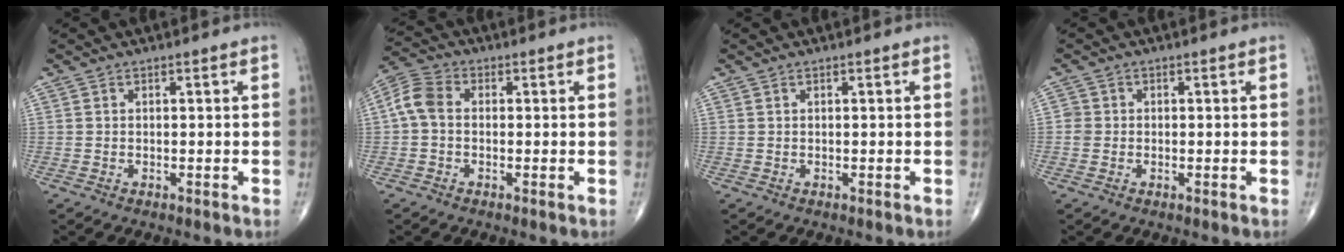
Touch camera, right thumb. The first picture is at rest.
{"total": 5.8, "force": [-0.2, 4.1, 4.1], "torque": [-0.082, 0.017, -0.016]}
{"total": 0.0}
{"total": 1.7, "force": [-0.2, 1.6, 0.4], "torque": [0.002, 0.006, -0.006]}